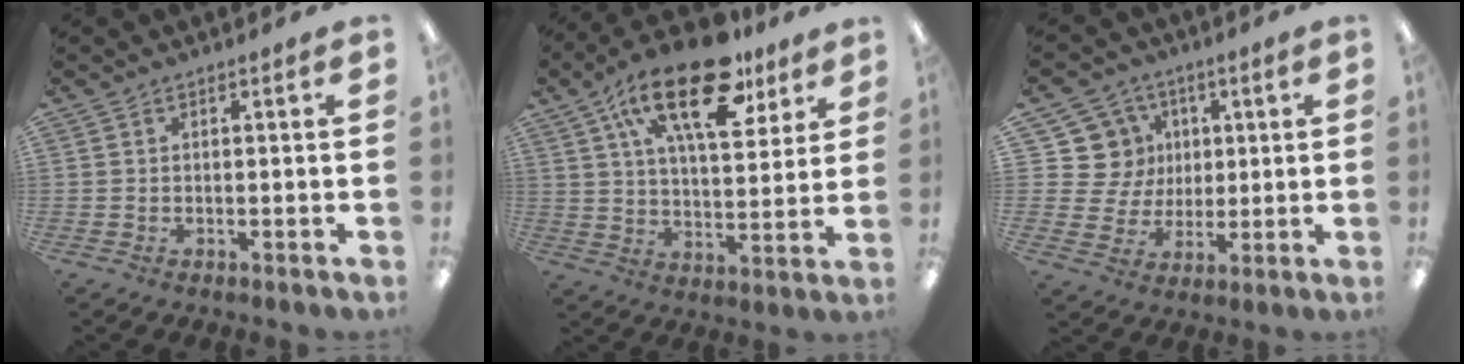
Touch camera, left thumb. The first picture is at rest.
{"total": 21.7, "force": [13.1, 9.4, 14.6], "torque": [-0.233, -0.055, 0.217]}
{"total": 13.0, "force": [3.7, 12.0, 3.2], "torque": [-0.059, -0.014, 0.079]}